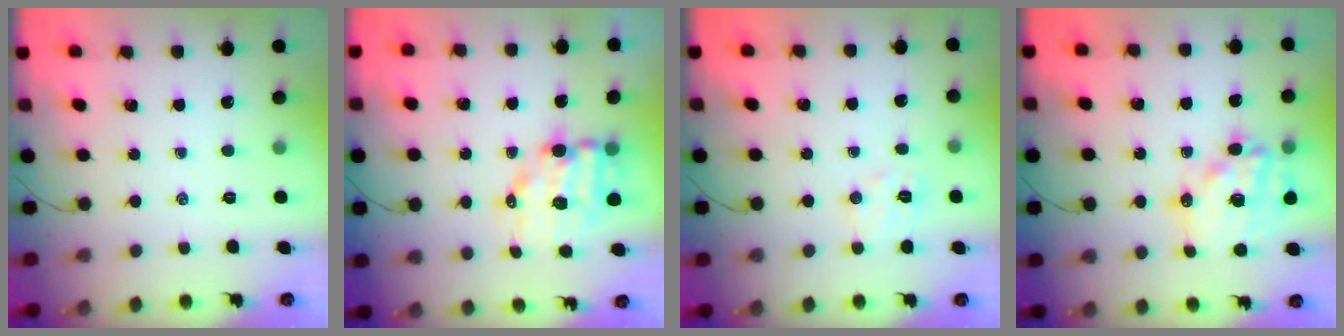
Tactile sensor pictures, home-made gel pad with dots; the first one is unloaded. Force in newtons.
{"total": 9.3, "press": 9.1, "slide": 2.1}
{"total": 6.0, "press": 5.9, "slide": 1.1}
{"total": 16.2, "press": 15.8, "slide": 3.7}